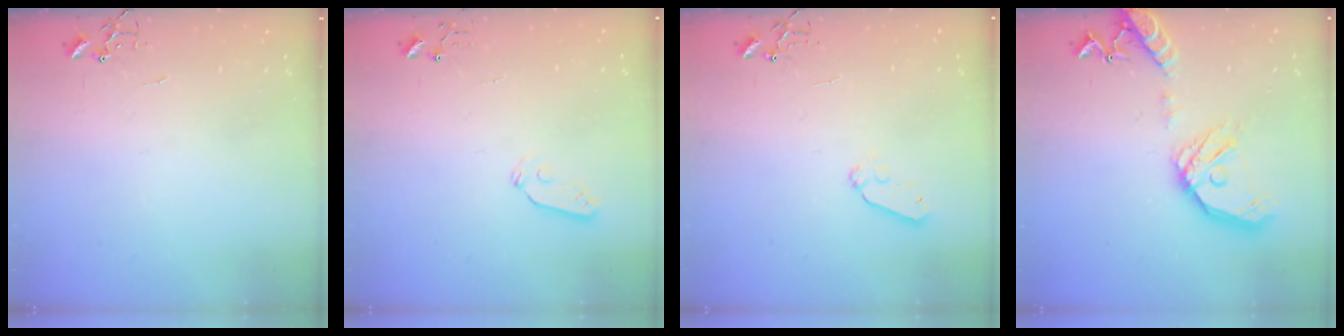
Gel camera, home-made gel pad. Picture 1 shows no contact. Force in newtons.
{"total": 3.6, "press": 3.6, "slide": 0.5}
{"total": 6.5, "press": 6.5, "slide": 0.6}
{"total": 17.9, "press": 17.7, "slide": 2.6}